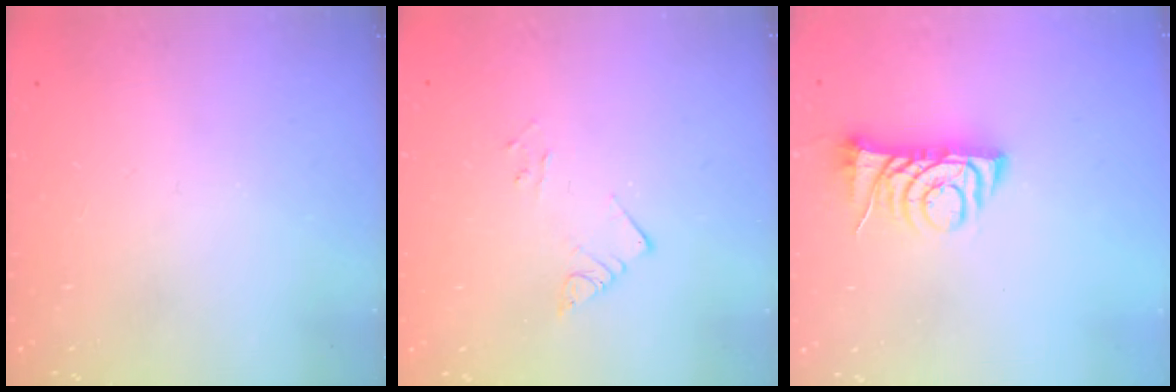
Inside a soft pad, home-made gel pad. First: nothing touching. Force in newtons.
{"total": 3.9, "press": 3.9, "slide": 0.2}
{"total": 7.6, "press": 7.5, "slide": 1.0}